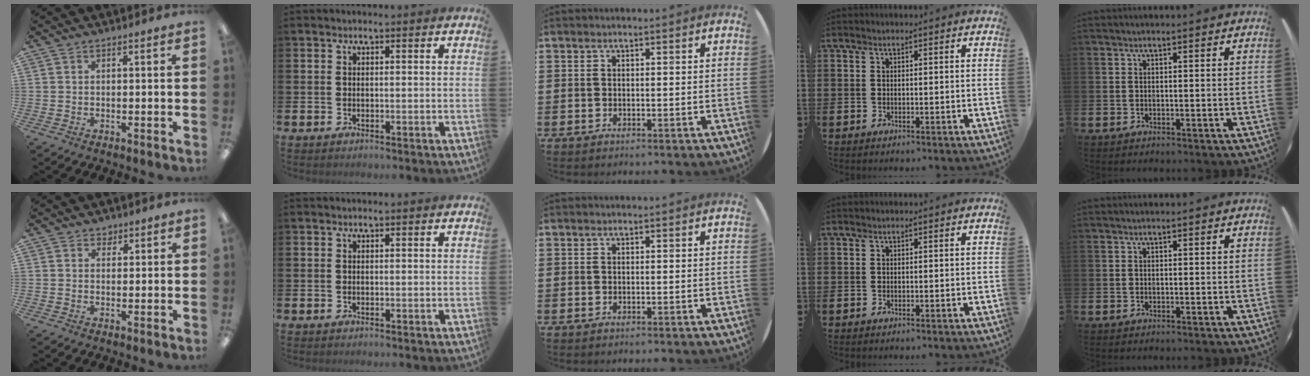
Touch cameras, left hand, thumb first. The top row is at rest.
{"thumb": {"total": 1.8, "force": [1.4, 1.1, 0.2], "torque": [0.003, -0.002, 0.025]}}